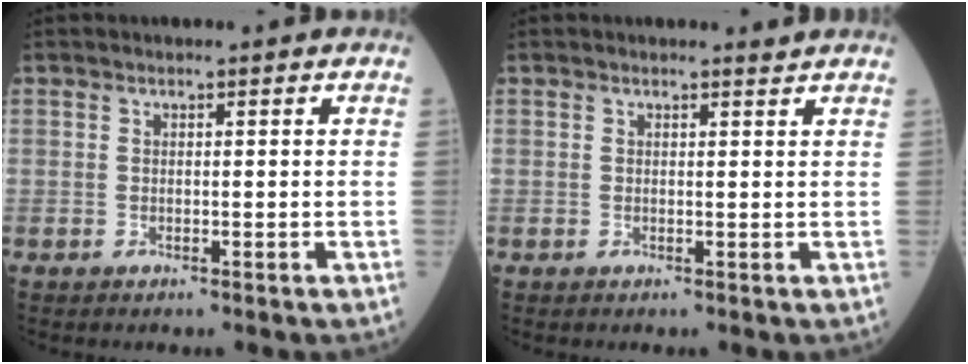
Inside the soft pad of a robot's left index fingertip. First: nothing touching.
{"total": 0.7, "force": [0.7, -0.3, -0.1], "torque": [-0.010, -0.012, 0.009]}